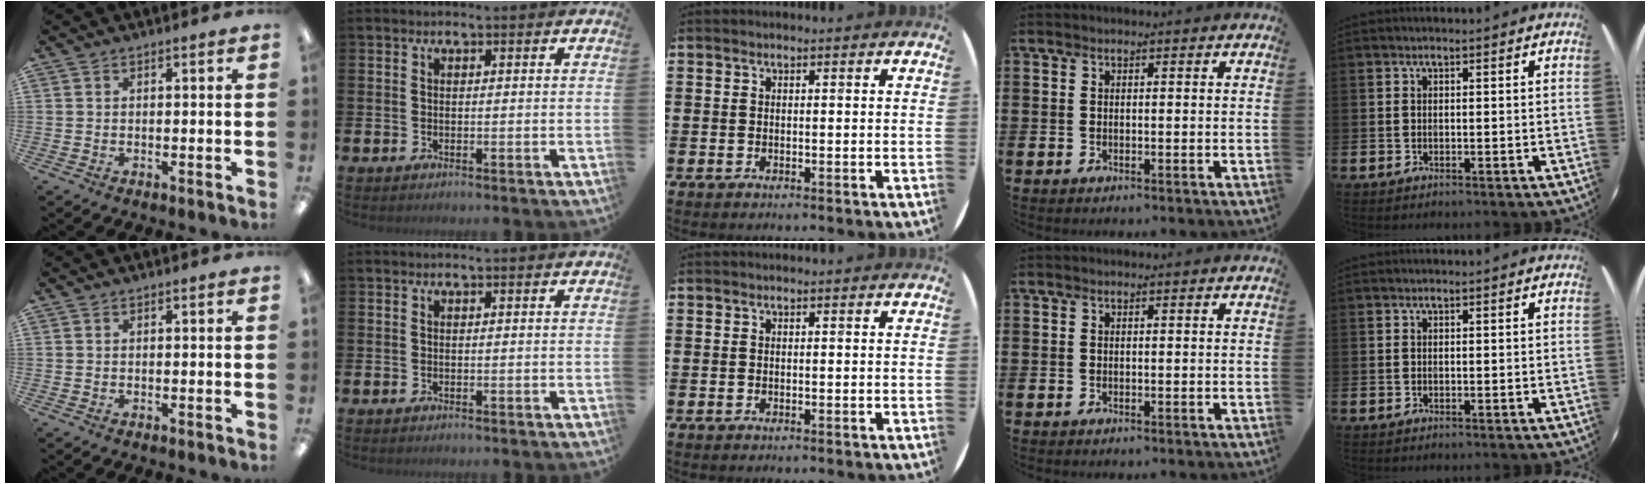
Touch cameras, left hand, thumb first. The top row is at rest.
{}